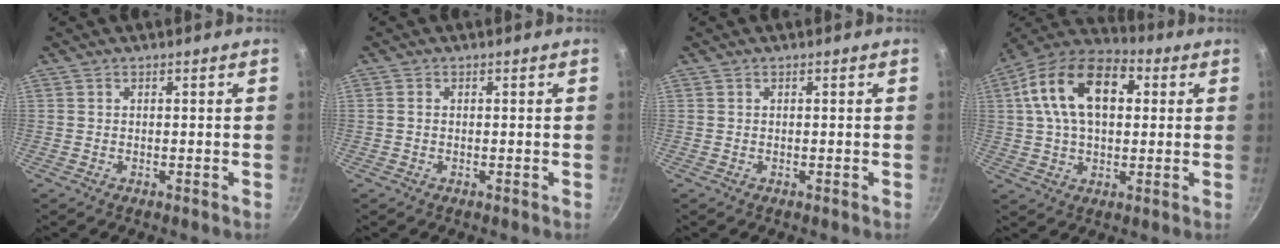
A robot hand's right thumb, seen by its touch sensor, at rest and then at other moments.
{"total": 0.7, "force": [0.0, 0.6, 0.5], "torque": [-0.009, 0.004, -0.002]}
{"total": 0.0}
{"total": 18.1, "force": [4.2, 11.1, 13.7], "torque": [-0.218, 0.021, 0.054]}